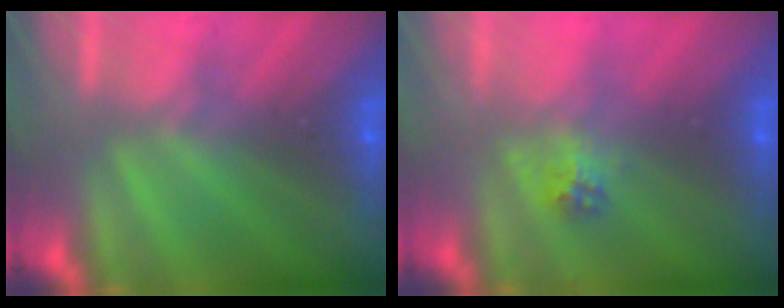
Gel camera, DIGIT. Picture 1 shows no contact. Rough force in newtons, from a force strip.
{"total": 2.2}